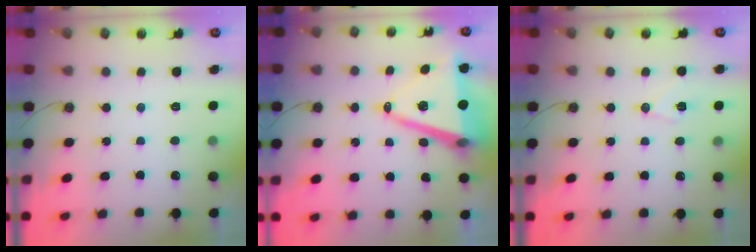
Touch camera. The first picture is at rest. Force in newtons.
{"total": 15.2, "press": 14.7, "slide": 4.0}
{"total": 7.3, "press": 7.2, "slide": 1.0}